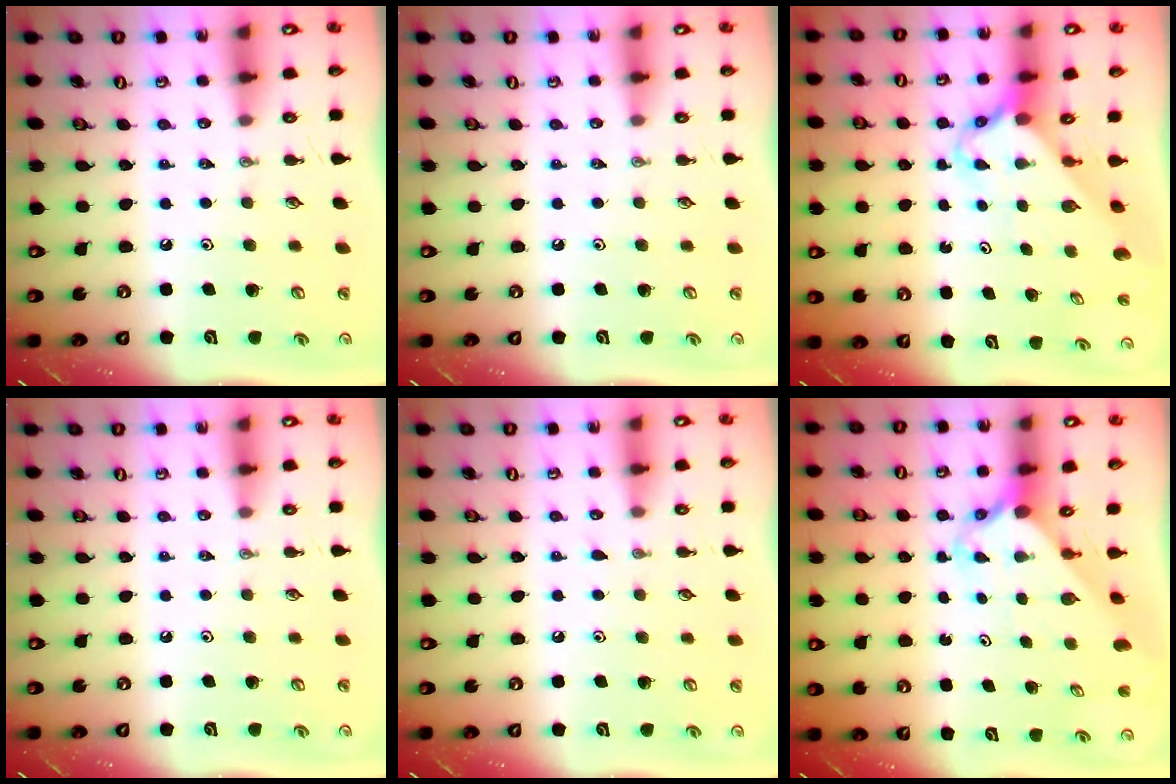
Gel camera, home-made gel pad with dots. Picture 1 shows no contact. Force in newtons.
{"total": 0.0}
{"total": 2.7, "press": 2.7, "slide": 0.2}
{"total": 0.0}
{"total": 3.7, "press": 3.7, "slide": 0.5}
{"total": 2.2, "press": 2.2, "slide": 0.2}